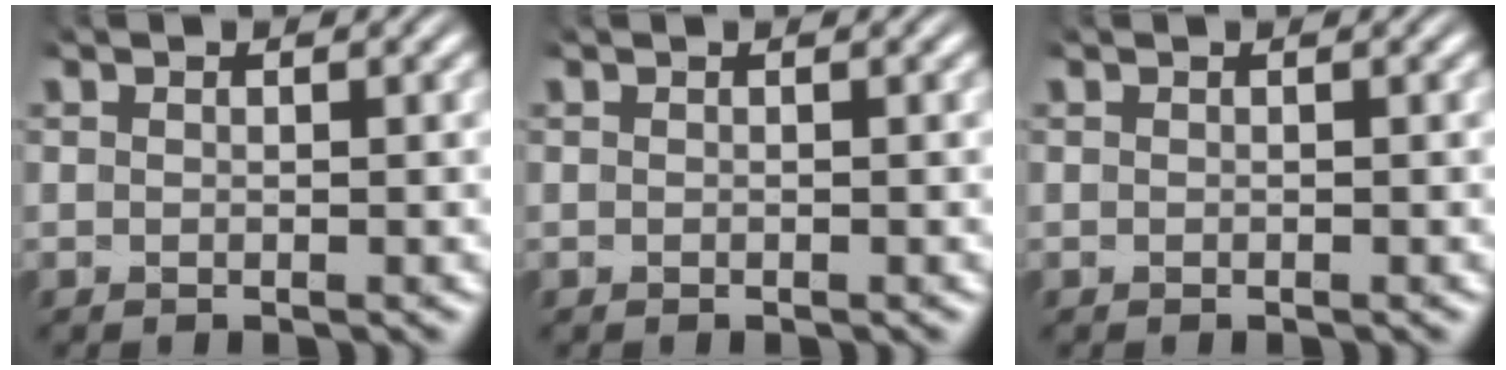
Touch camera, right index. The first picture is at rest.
{"total": 0.0}
{"total": 0.0}